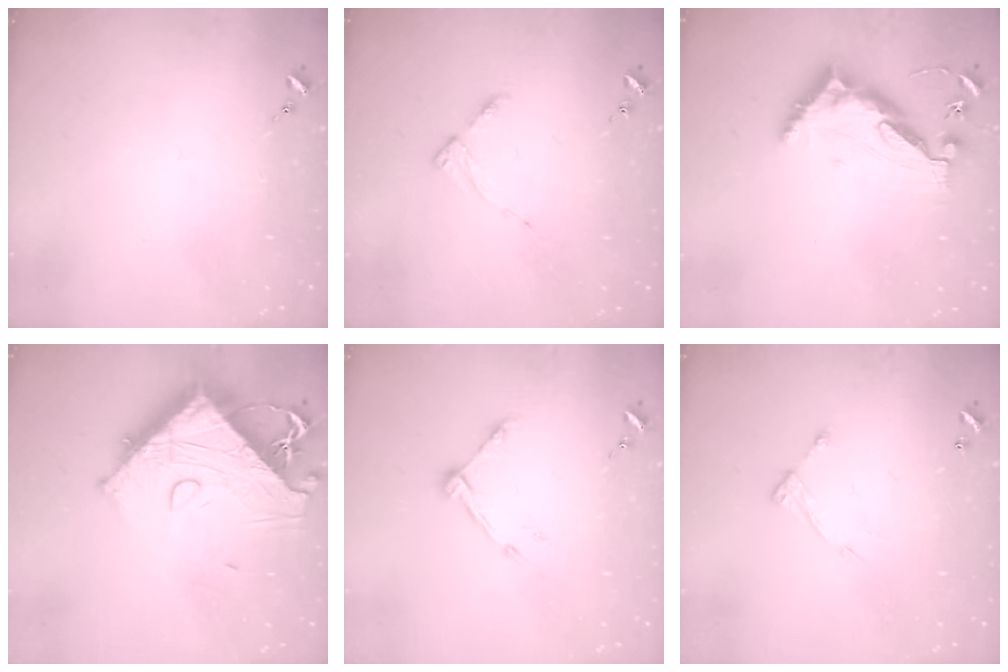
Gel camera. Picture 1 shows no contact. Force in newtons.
{"total": 5.0, "press": 4.9, "slide": 0.6}
{"total": 10.2, "press": 10.2, "slide": 0.8}
{"total": 20.0, "press": 19.9, "slide": 2.3}
{"total": 8.7, "press": 8.7, "slide": 0.5}
{"total": 7.7, "press": 7.7, "slide": 0.6}